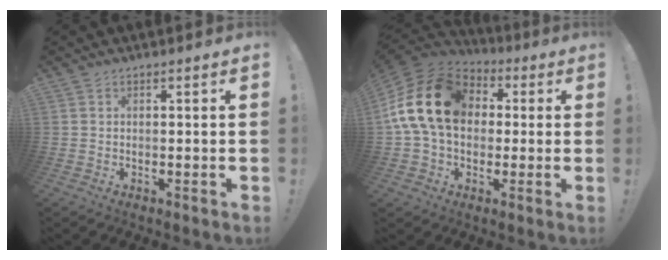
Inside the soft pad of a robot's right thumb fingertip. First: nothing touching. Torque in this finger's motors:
{"motor_torque": [1.56, 1.47, 1.48, -0.10, 0.66]}